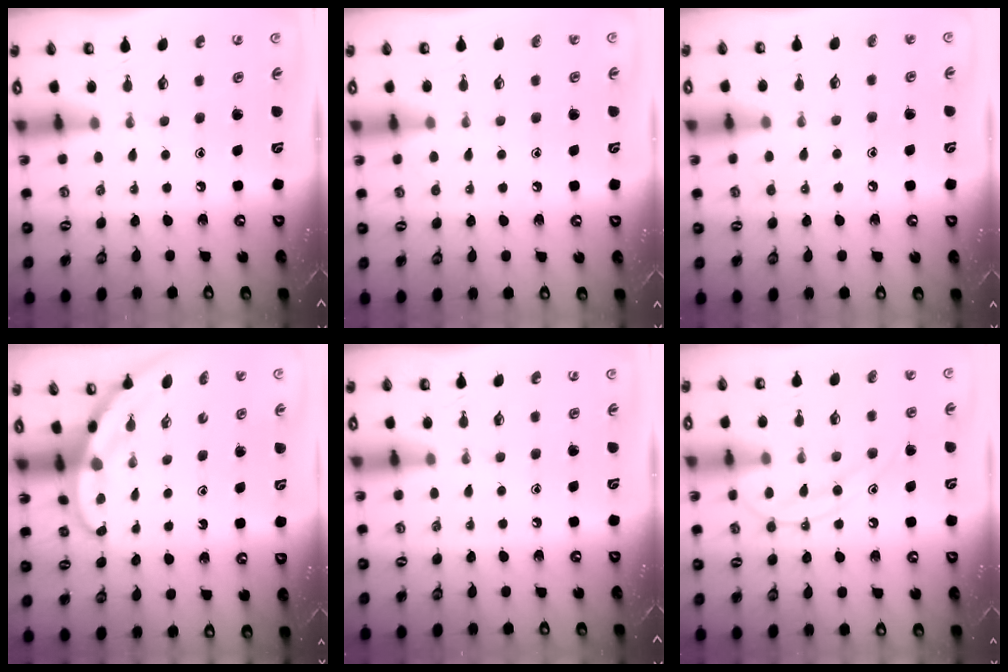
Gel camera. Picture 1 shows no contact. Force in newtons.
{"total": 3.0, "press": 3.0, "slide": 0.3}
{"total": 6.1, "press": 6.1, "slide": 0.7}
{"total": 3.5, "press": 3.5, "slide": 0.1}
{"total": 0.0}
{"total": 12.0, "press": 11.9, "slide": 1.1}